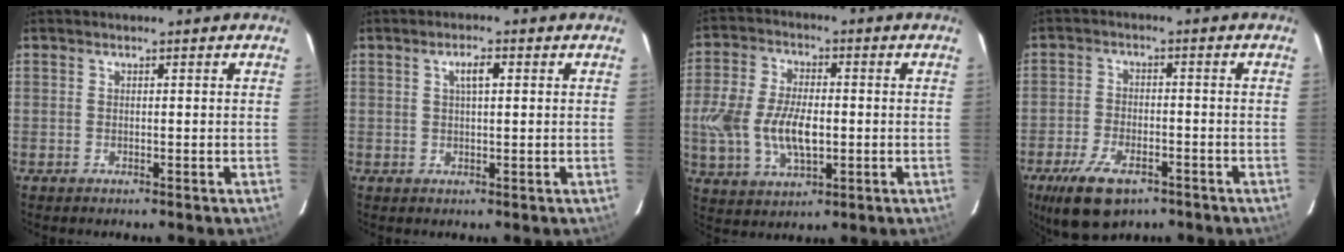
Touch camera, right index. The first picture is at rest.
{"total": 2.7, "force": [0.9, 0.8, 2.5], "torque": [-0.046, 0.007, 0.016]}
{"total": 13.8, "force": [-1.8, 7.5, 11.5], "torque": [-0.243, -0.004, -0.030]}
{"total": 11.1, "force": [-7.0, 5.3, 6.8], "torque": [-0.157, -0.017, -0.119]}